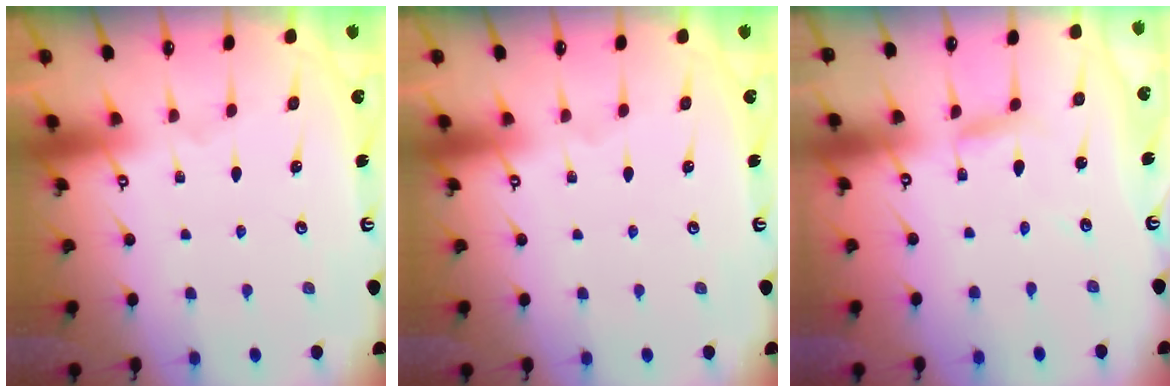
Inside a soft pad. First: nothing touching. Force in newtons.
{"total": 0.0}
{"total": 2.8, "press": 2.8, "slide": 0.1}